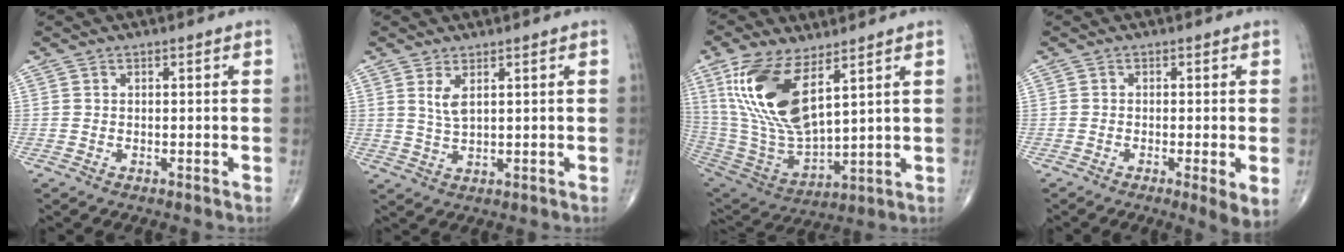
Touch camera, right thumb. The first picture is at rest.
{"total": 3.3, "force": [1.5, 1.1, 2.7], "torque": [-0.057, -0.011, 0.036]}
{"total": 18.4, "force": [8.1, 7.6, 14.7], "torque": [-0.295, -0.037, 0.172]}
{"total": 4.4, "force": [-1.2, 0.6, 4.1], "torque": [-0.072, -0.015, -0.022]}